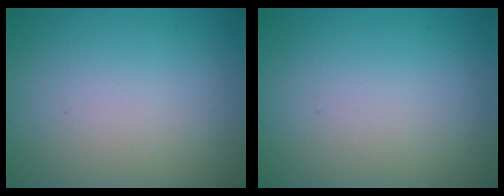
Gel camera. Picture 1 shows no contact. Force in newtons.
{"total": 0.0}